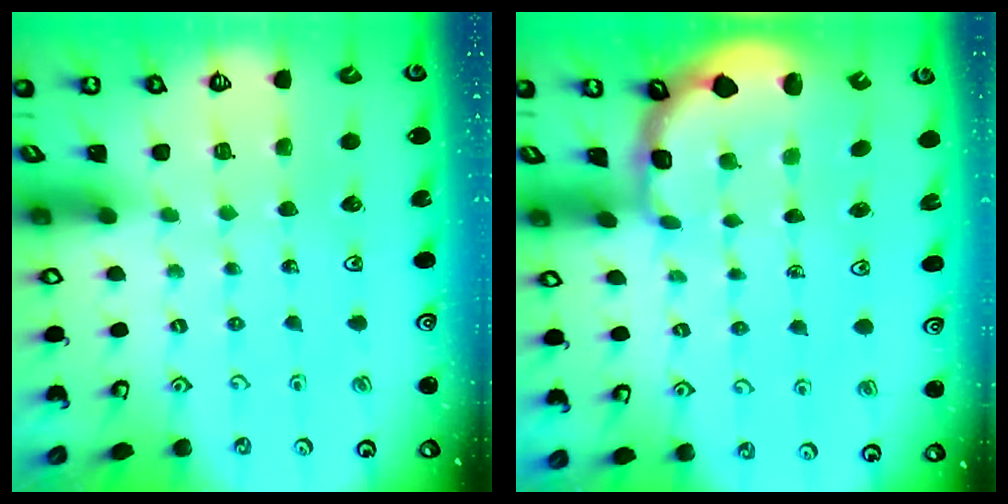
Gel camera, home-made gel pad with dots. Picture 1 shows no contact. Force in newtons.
{"total": 2.2, "press": 1.9, "slide": 1.1}